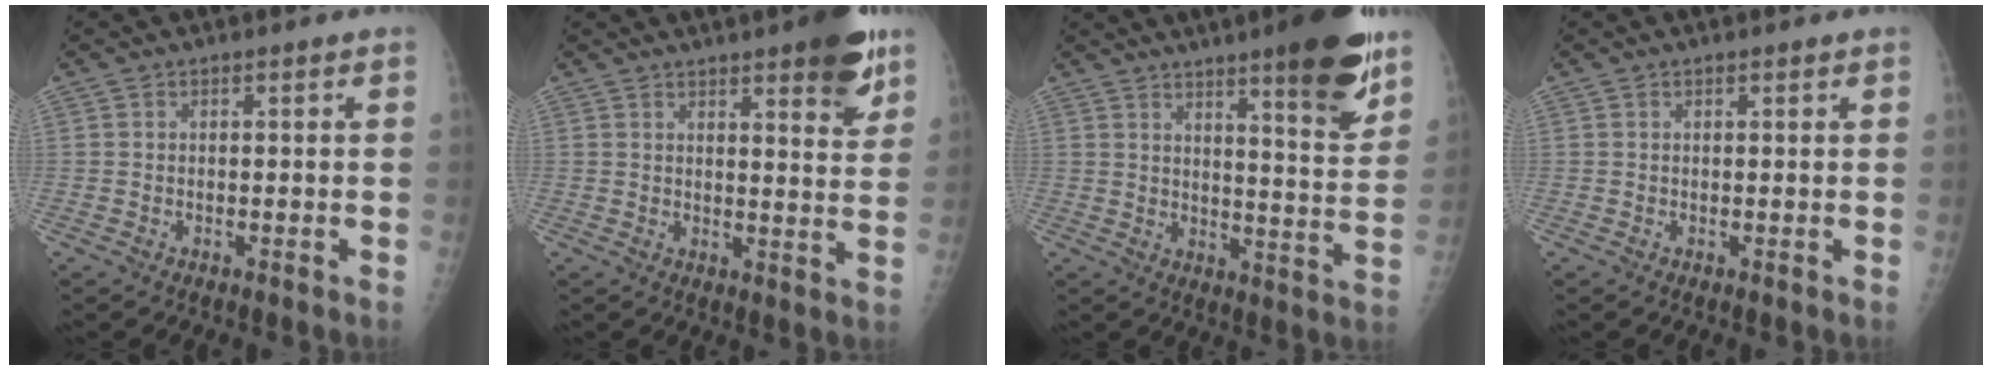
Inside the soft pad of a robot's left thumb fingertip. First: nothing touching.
{"total": 10.5, "force": [6.4, 2.6, 7.9], "torque": [-0.078, -0.032, 0.080]}
{"total": 15.3, "force": [9.8, 2.6, 11.5], "torque": [-0.135, -0.060, 0.140]}
{"total": 0.6, "force": [0.4, 0.2, 0.3], "torque": [-0.006, -0.002, 0.006]}